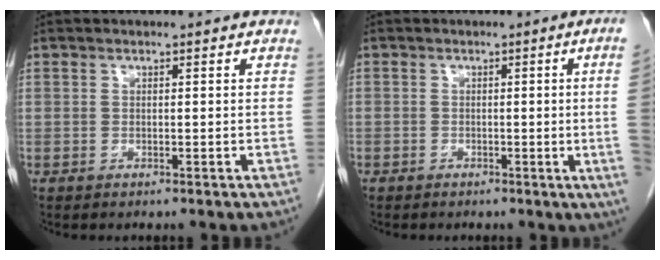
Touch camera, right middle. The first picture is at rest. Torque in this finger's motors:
{"motor_torque": [1.10, -1.04, -0.36, -0.21]}